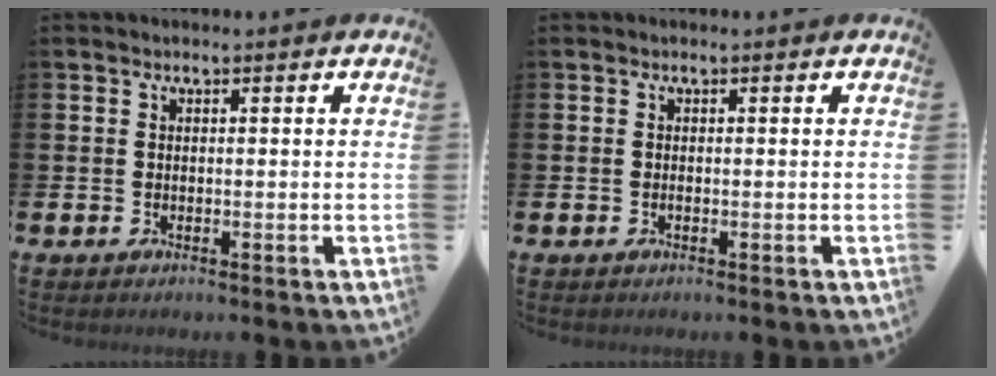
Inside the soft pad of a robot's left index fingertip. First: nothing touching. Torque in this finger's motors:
{"motor_torque": [0.17, 0.04, -0.03, 0.02]}